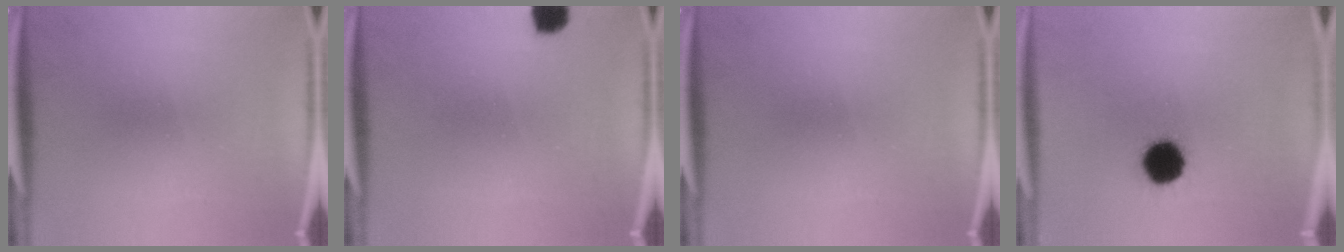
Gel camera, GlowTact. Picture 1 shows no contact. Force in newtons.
{"total": 3.5}
{"total": 0.0}
{"total": 10.4}